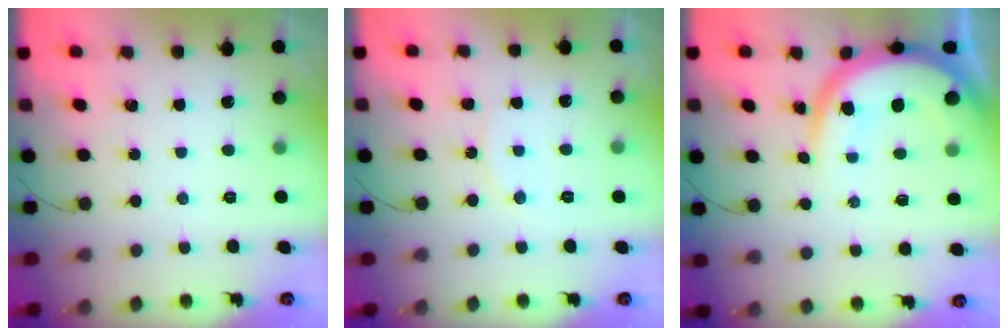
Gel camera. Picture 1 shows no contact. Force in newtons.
{"total": 5.3, "press": 5.3, "slide": 0.7}
{"total": 13.2, "press": 13.2, "slide": 1.4}